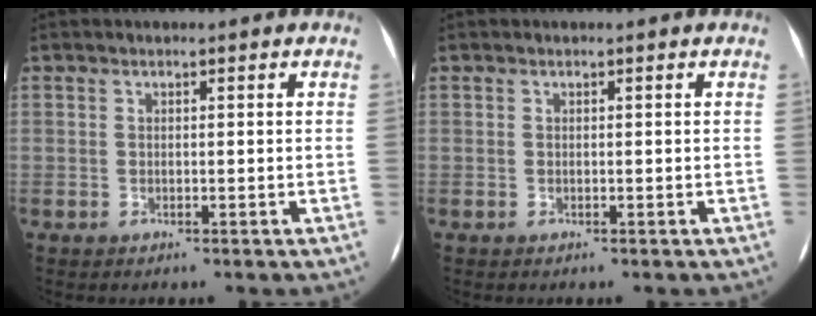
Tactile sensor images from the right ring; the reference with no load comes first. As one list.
[{"total": 0.0}]